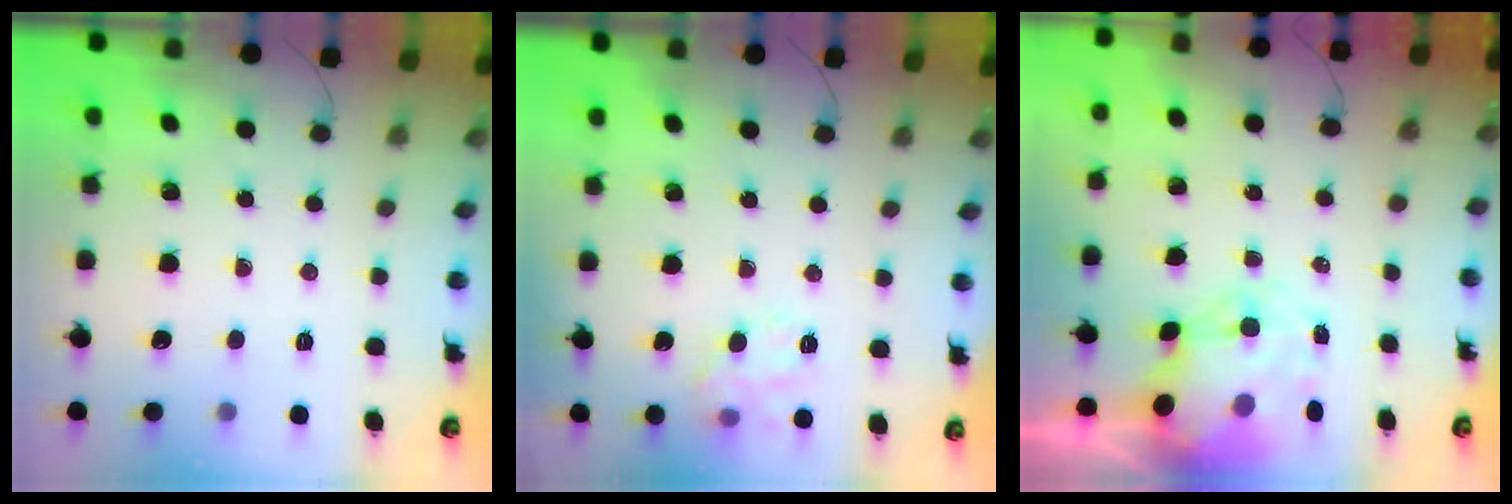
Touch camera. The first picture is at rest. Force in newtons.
{"total": 7.0, "press": 7.0, "slide": 0.7}
{"total": 10.3, "press": 10.0, "slide": 2.6}